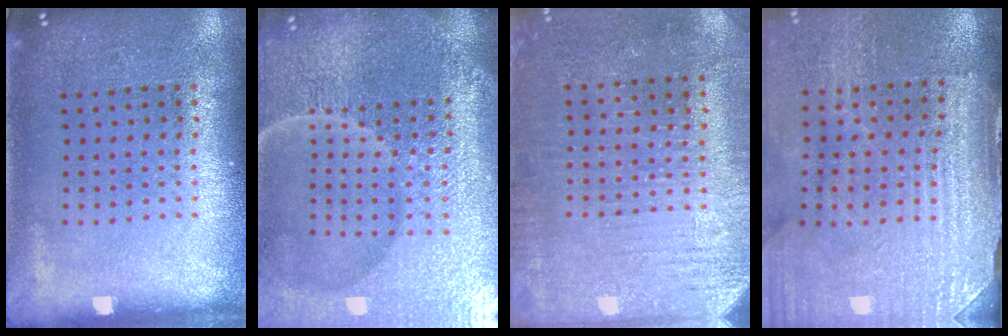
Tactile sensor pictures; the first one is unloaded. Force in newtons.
{"total": 6.4, "press": 5.7, "slide": 2.9}
{"total": 2.9, "press": 2.8, "slide": 0.7}
{"total": 3.3, "press": 3.2, "slide": 0.9}